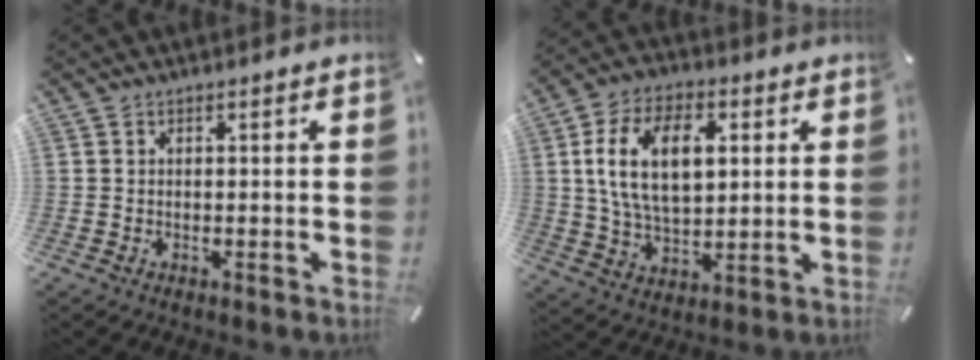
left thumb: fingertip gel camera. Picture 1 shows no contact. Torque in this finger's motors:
{"motor_torque": [0.25, 1.34, 1.82, -0.94, 0.59]}